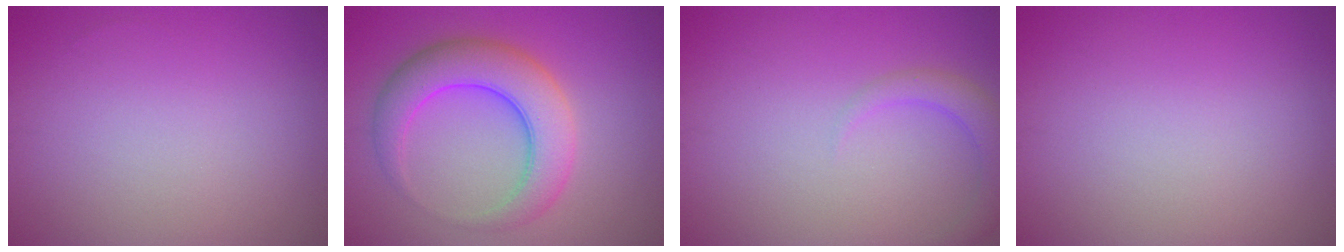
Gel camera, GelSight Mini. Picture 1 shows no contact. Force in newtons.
{"total": 6.5, "press": 6.5, "slide": 0.2}
{"total": 2.4, "press": 2.4, "slide": 0.2}
{"total": 0.0}